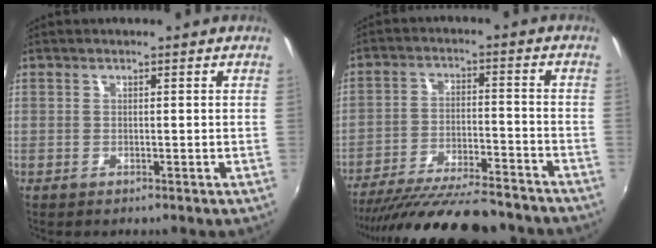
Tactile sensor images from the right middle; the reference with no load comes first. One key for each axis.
{"total": 21.2, "fx": -18.6, "fy": 3.9, "fz": 9.3, "tx": -0.179, "ty": -0.037, "tz": -0.274}